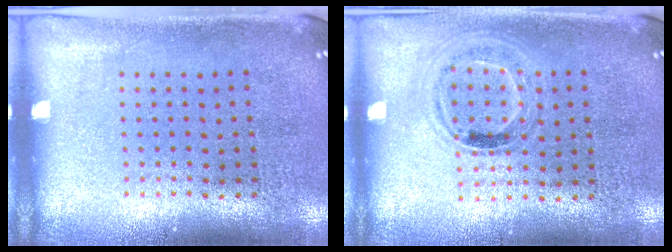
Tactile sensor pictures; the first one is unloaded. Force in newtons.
{"total": 0.9, "press": 0.8, "slide": 0.4}